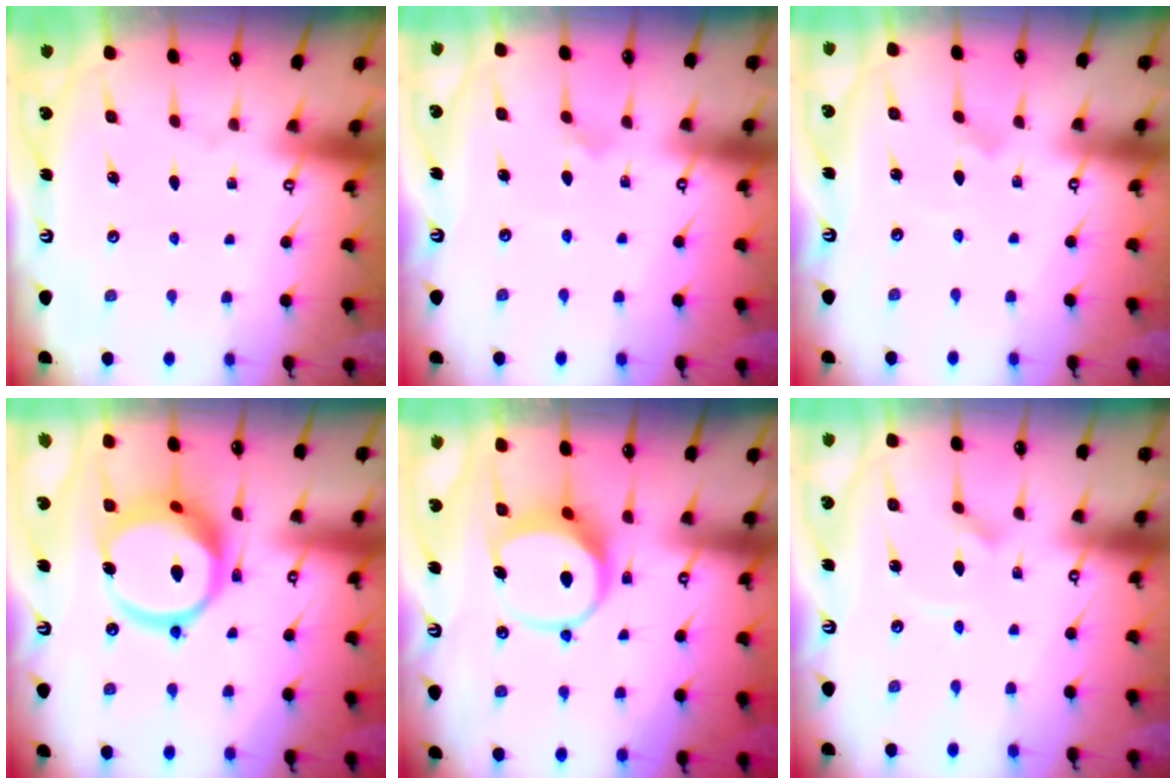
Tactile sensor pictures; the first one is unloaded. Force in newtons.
{"total": 4.3, "press": 4.3, "slide": 0.4}
{"total": 1.9, "press": 1.9, "slide": 0.1}
{"total": 16.4, "press": 16.3, "slide": 1.9}
{"total": 8.0, "press": 7.9, "slide": 1.0}
{"total": 2.4, "press": 2.4, "slide": 0.2}